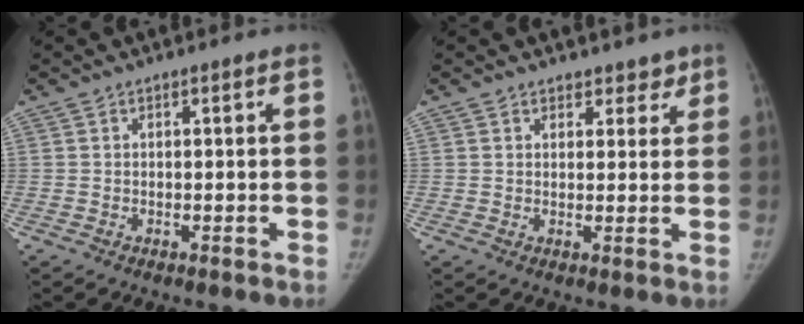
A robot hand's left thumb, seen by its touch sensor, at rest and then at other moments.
{"total": 3.3, "force": [2.5, 2.1, 0.5], "torque": [0.028, -0.013, 0.029]}